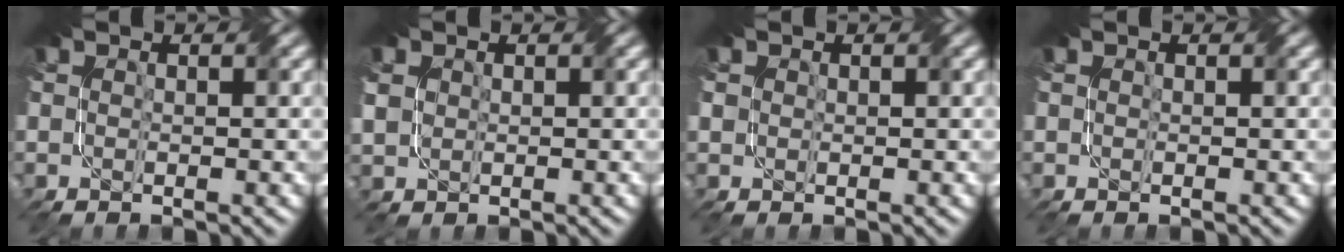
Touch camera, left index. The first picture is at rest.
{"total": 1.5, "force": [0.8, 1.2, -0.1], "torque": [-0.009, 0.004, 0.018]}
{"total": 0.8, "force": [0.2, 0.7, -0.2], "torque": [-0.002, 0.001, 0.006]}
{"total": 0.0}